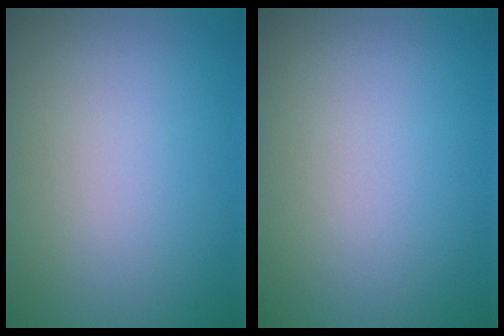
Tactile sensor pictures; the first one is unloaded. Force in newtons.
{"total": 0.0}